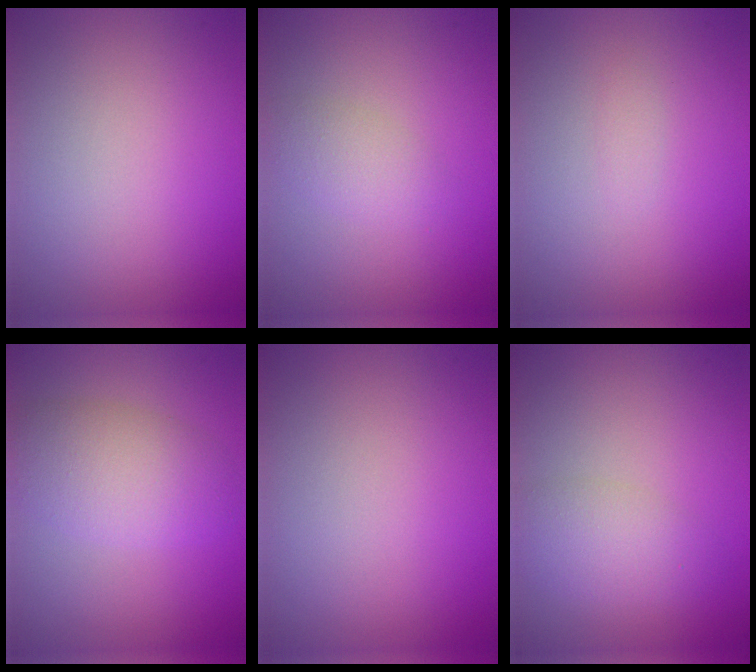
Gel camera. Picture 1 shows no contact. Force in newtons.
{"total": 1.9, "press": 1.9, "slide": 0.1}
{"total": 0.5, "press": 0.5, "slide": 0.0}
{"total": 4.7, "press": 4.7, "slide": 0.1}
{"total": 0.0}
{"total": 3.0, "press": 3.0, "slide": 0.0}